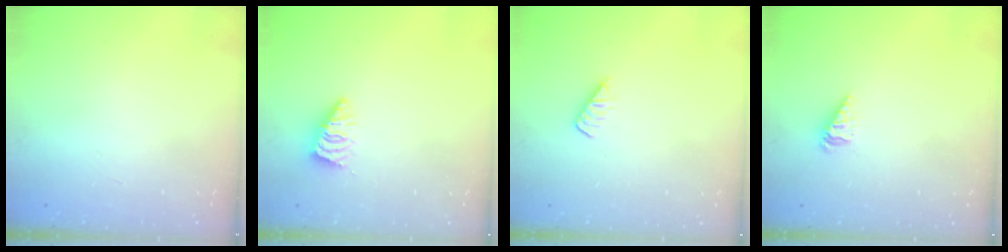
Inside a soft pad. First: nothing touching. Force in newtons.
{"total": 2.3, "press": 2.3, "slide": 0.1}
{"total": 1.6, "press": 1.5, "slide": 0.3}
{"total": 2.8, "press": 2.8, "slide": 0.4}